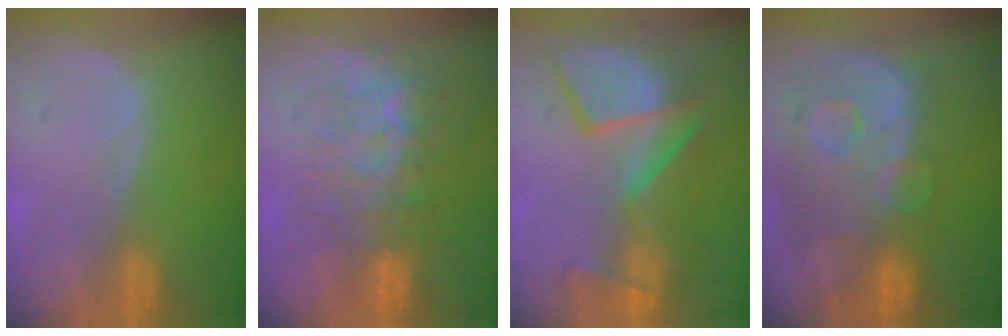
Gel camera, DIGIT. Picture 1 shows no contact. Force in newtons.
{"total": 7.6, "press": 7.3, "slide": 2.3}
{"total": 11.3, "press": 10.5, "slide": 4.2}
{"total": 13.3, "press": 10.9, "slide": 7.6}